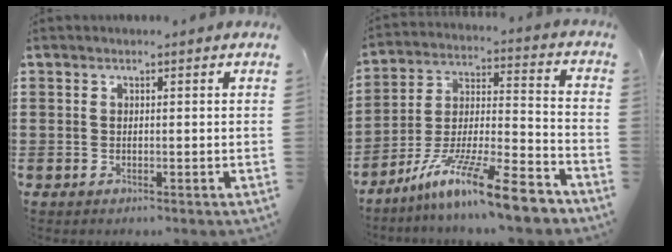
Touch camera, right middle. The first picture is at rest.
{"total": 13.9, "force": [-10.9, 1.2, 8.6], "torque": [-0.144, 0.027, -0.201]}